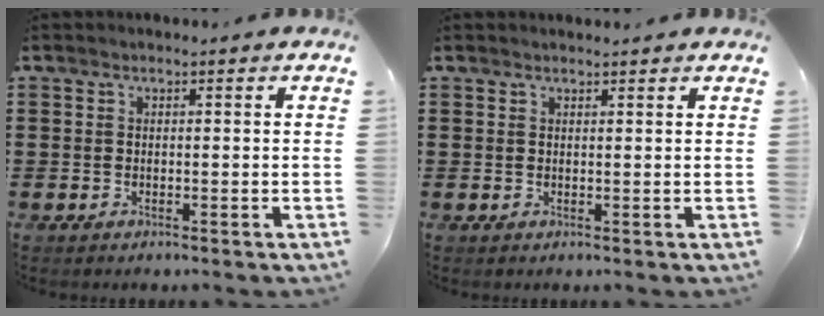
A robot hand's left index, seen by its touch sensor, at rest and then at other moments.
{"total": 0.6, "force": [0.6, 0.1, 0.1], "torque": [-0.004, -0.001, 0.013]}